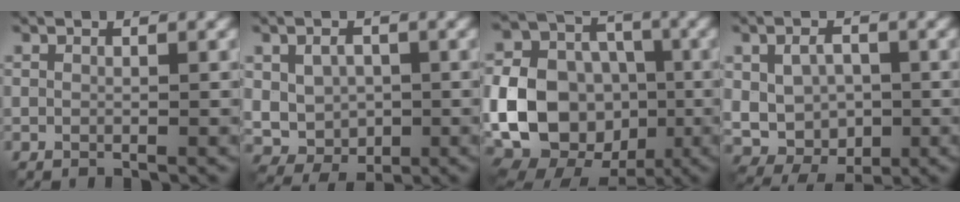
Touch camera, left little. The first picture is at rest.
{"total": 4.7, "force": [0.1, 3.6, 2.9], "torque": [-0.054, -0.007, 0.014]}
{"total": 15.0, "force": [-3.3, 12.1, 8.2], "torque": [-0.161, -0.005, -0.072]}
{"total": 5.8, "force": [-0.1, 4.2, 4.0], "torque": [-0.071, -0.008, 0.008]}